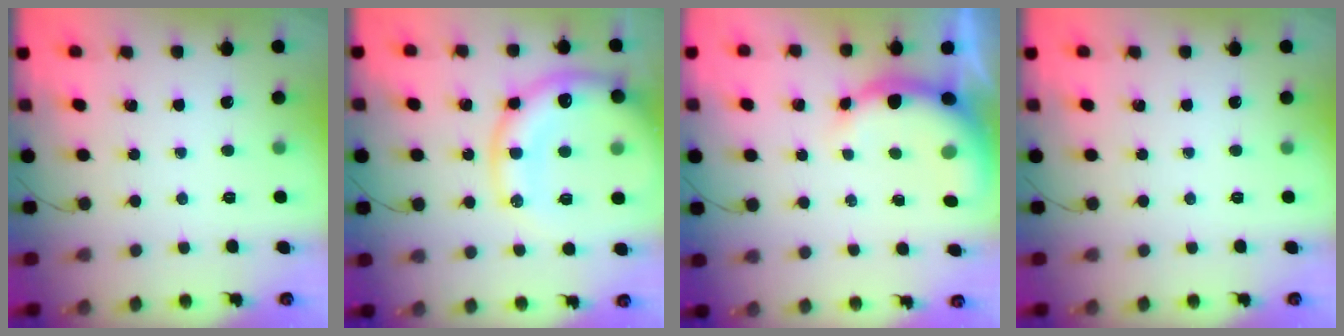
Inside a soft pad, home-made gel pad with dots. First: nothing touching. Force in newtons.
{"total": 22.1, "press": 21.7, "slide": 4.4}
{"total": 8.2, "press": 8.2, "slide": 1.0}
{"total": 0.0}